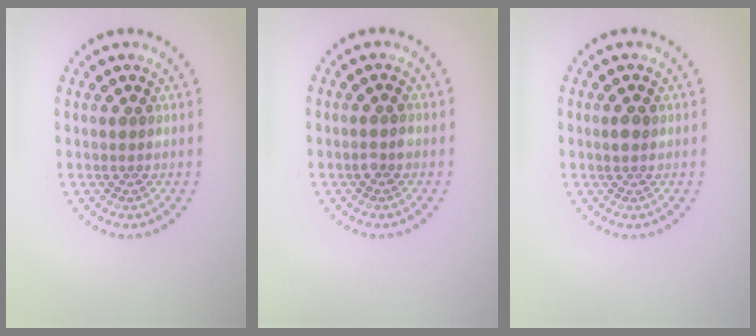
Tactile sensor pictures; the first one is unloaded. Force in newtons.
{"total": 1.0, "press": 0.9, "slide": 0.4}
{"total": 1.1, "press": 1.0, "slide": 0.2}